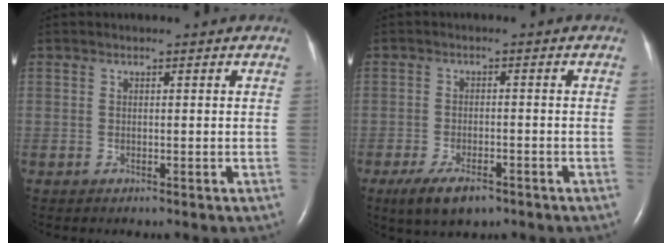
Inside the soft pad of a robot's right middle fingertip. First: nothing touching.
{"total": 5.9, "force": [-3.9, 2.2, 3.8], "torque": [-0.077, -0.009, -0.063]}